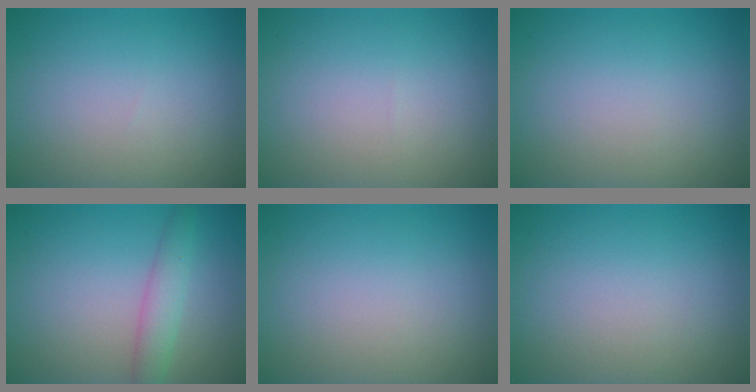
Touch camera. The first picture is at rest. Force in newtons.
{"total": 0.0}
{"total": 0.0}
{"total": 2.8, "press": 2.8, "slide": 0.1}
{"total": 0.0}
{"total": 0.0}